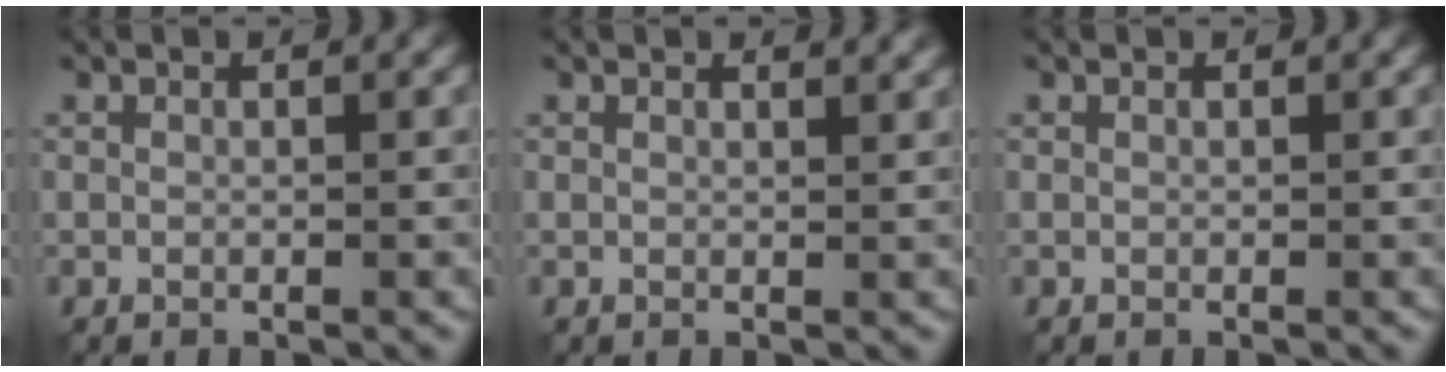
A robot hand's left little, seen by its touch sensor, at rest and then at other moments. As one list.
[{"total": 1.5, "force": [1.3, 0.4, 0.6], "torque": [-0.007, 0.000, 0.011]}, {"total": 0.0}]